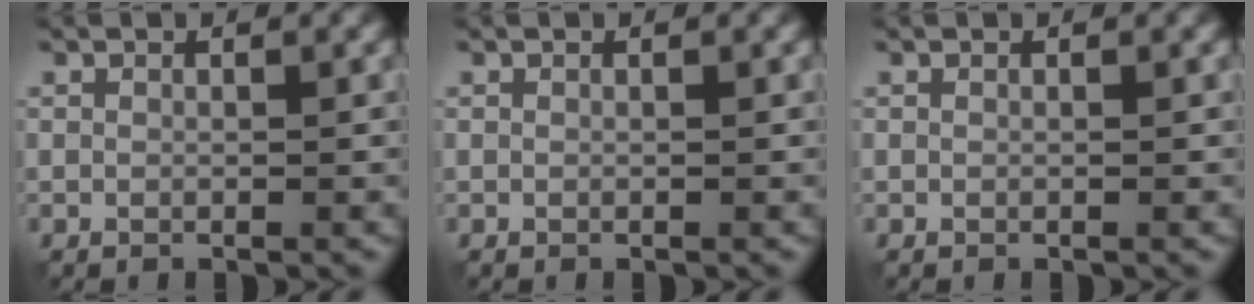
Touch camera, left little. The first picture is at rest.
{"total": 0.0}
{"total": 0.0}